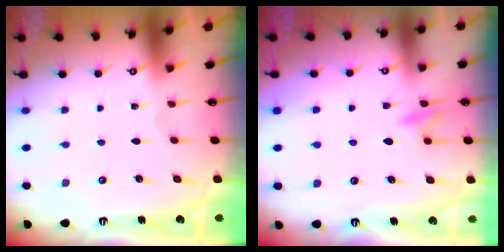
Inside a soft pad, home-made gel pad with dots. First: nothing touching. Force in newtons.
{"total": 9.0, "press": 8.9, "slide": 1.0}